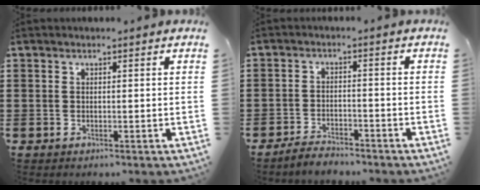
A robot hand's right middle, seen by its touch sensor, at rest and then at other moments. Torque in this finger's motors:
{"motor_torque": [0.90, -0.45, 0.00, 0.02]}